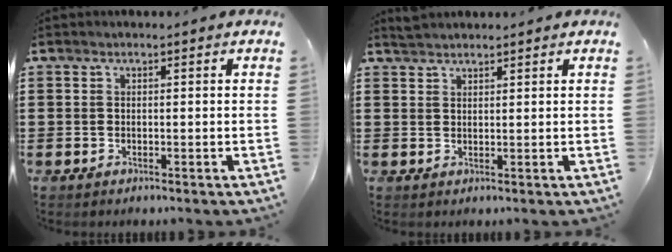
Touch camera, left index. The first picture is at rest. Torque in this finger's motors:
{"motor_torque": [0.06, 0.23, 0.03, 0.00]}